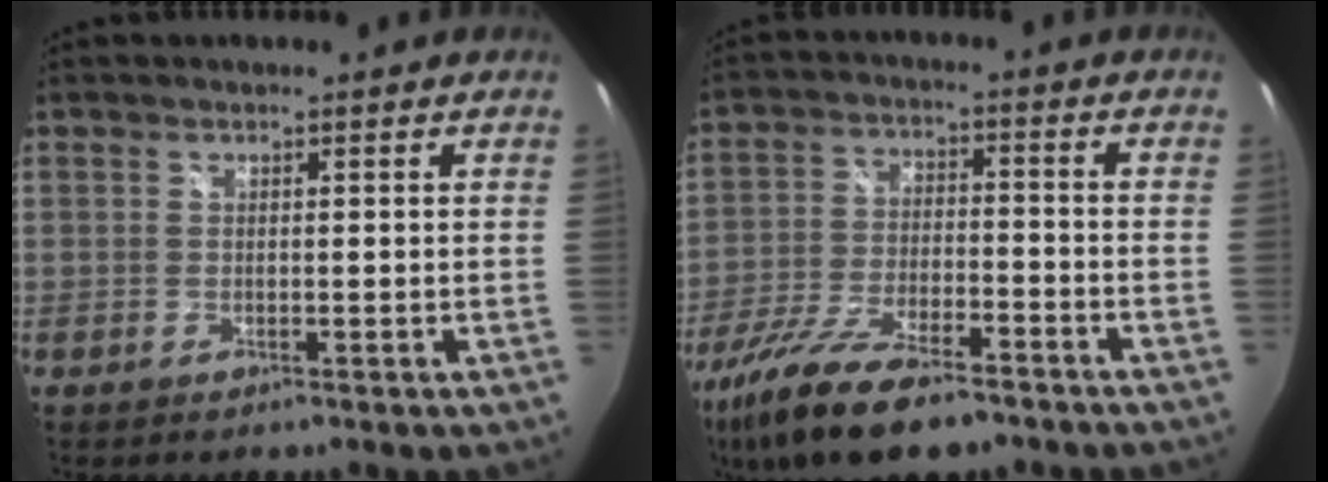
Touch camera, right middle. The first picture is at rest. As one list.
[{"total": 17.0, "force": [-12.6, 5.1, 10.1], "torque": [-0.213, -0.042, -0.224]}]